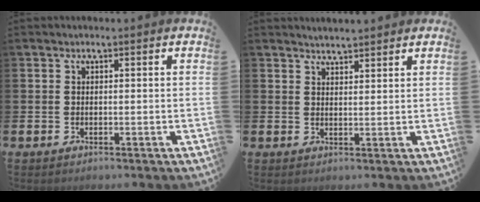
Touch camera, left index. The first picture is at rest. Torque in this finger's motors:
{"motor_torque": [0.88, -1.26, 0.06, 0.07]}